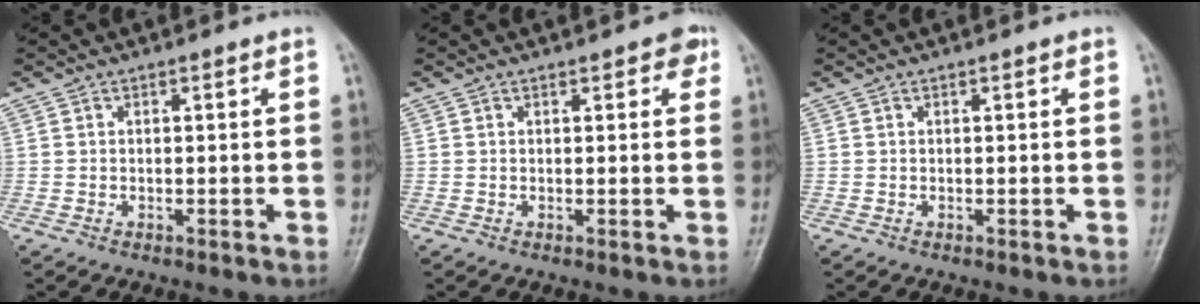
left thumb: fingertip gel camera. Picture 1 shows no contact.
{"total": 2.6, "force": [1.4, 1.3, 1.8], "torque": [-0.009, -0.002, 0.013]}
{"total": 0.0}